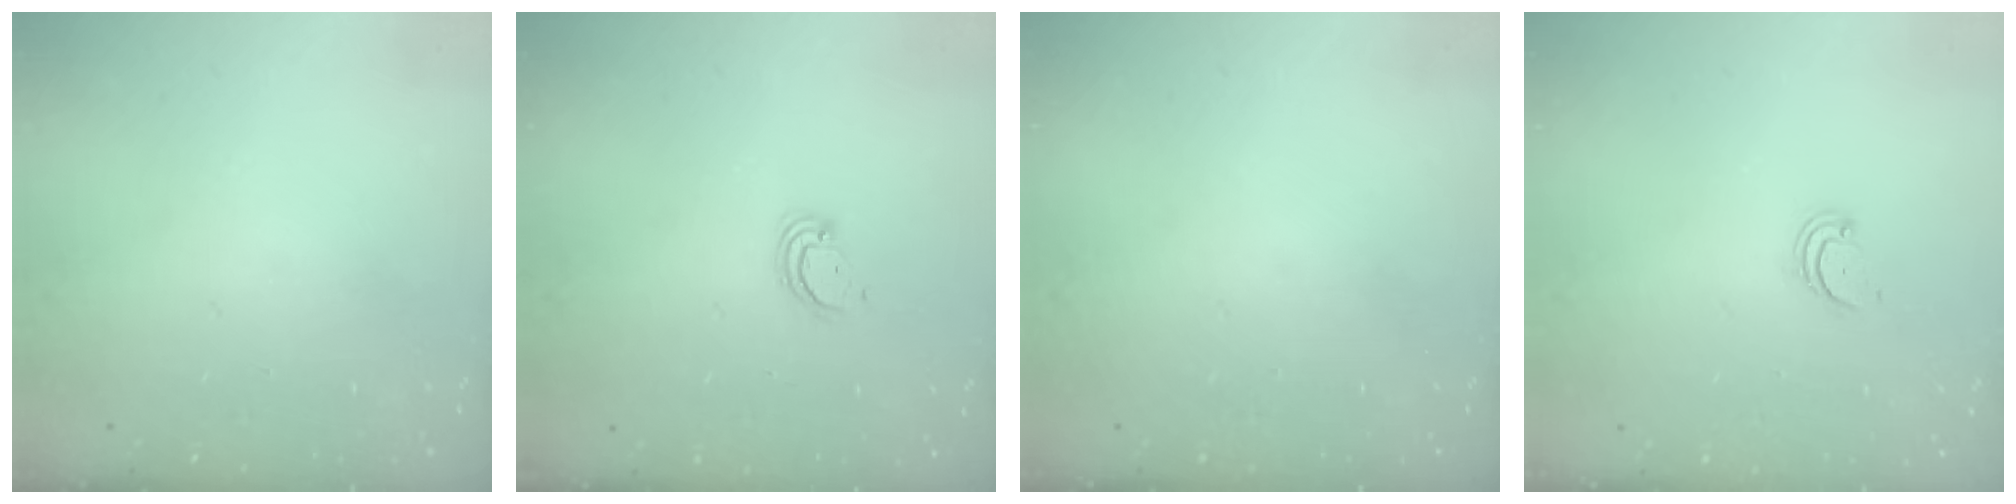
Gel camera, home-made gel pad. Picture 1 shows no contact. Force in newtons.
{"total": 2.9, "press": 2.8, "slide": 0.2}
{"total": 0.0}
{"total": 2.6, "press": 2.5, "slide": 0.5}